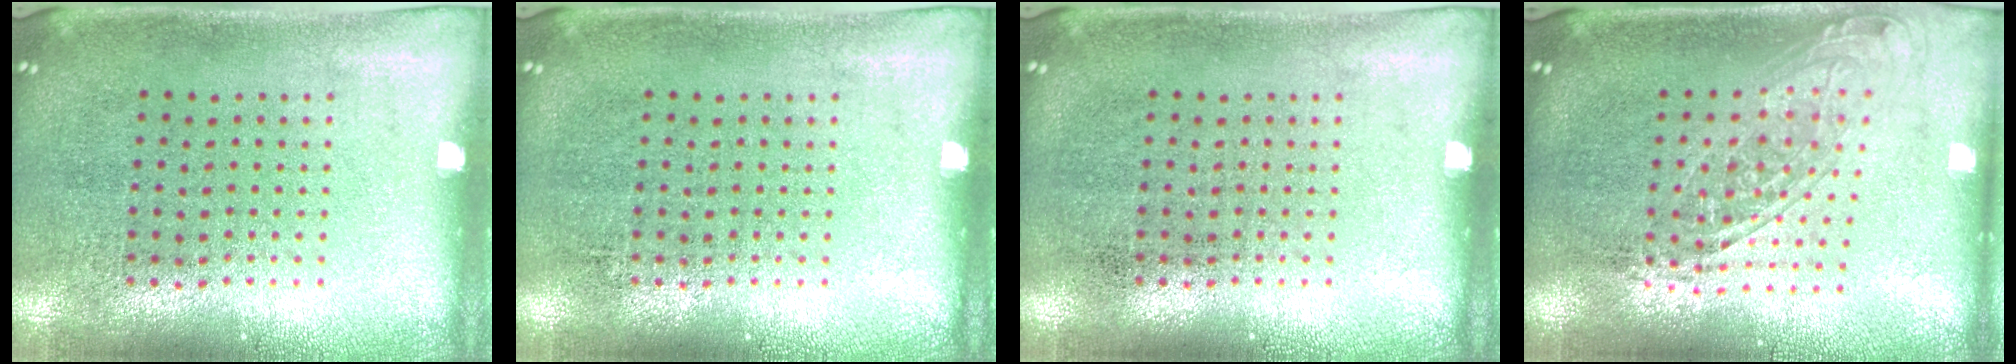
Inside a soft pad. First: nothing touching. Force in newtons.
{"total": 0.0}
{"total": 0.0}
{"total": 1.5, "press": 1.3, "slide": 0.9}